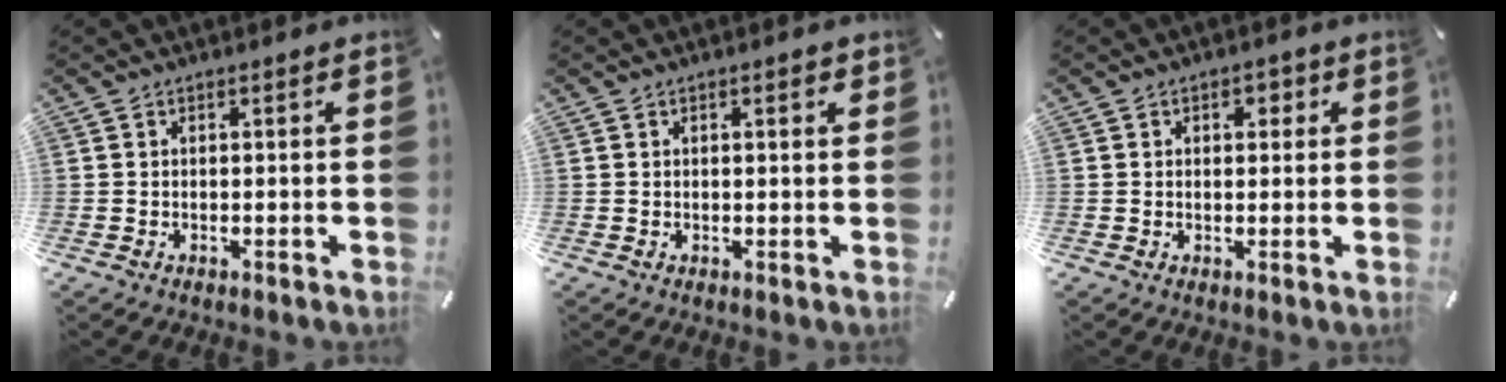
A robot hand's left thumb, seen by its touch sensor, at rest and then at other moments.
{"total": 1.2, "force": [0.5, 0.3, 1.0], "torque": [-0.014, -0.002, 0.006]}
{"total": 2.4, "force": [0.6, 1.7, 1.5], "torque": [-0.009, 0.000, 0.002]}